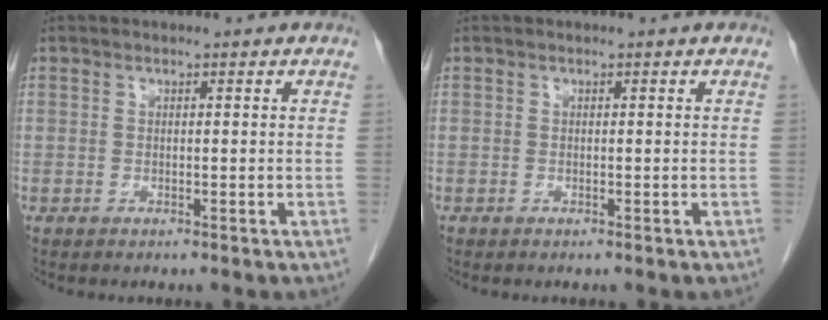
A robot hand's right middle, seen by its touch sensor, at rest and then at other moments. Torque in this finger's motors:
{"motor_torque": [-0.23, -0.05, -0.01, -0.01]}